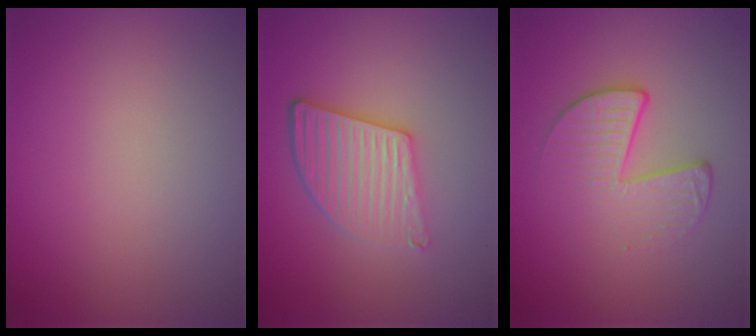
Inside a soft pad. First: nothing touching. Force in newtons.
{"total": 4.7, "press": 3.6, "slide": 3.1}
{"total": 4.3, "press": 2.7, "slide": 3.3}